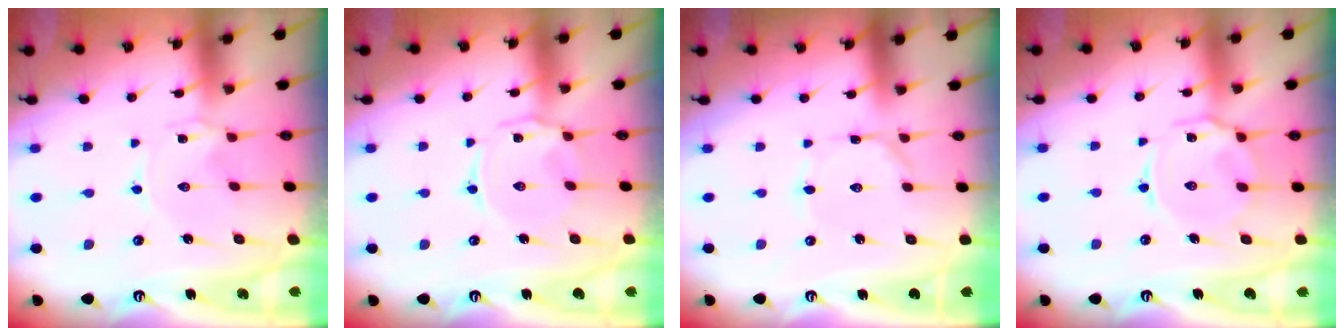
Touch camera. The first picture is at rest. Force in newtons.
{"total": 3.1, "press": 3.1, "slide": 0.4}
{"total": 0.9, "press": 0.9, "slide": 0.0}
{"total": 7.1, "press": 7.1, "slide": 0.6}